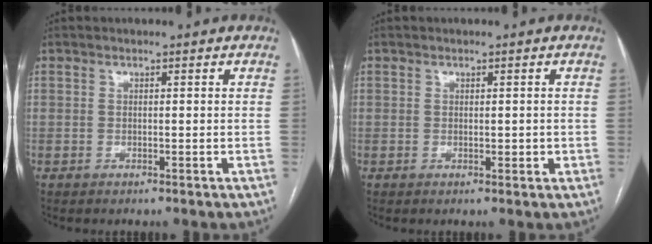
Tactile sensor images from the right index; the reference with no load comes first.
{"total": 1.5, "force": [-0.1, 0.8, 1.2], "torque": [-0.015, 0.000, 0.002]}